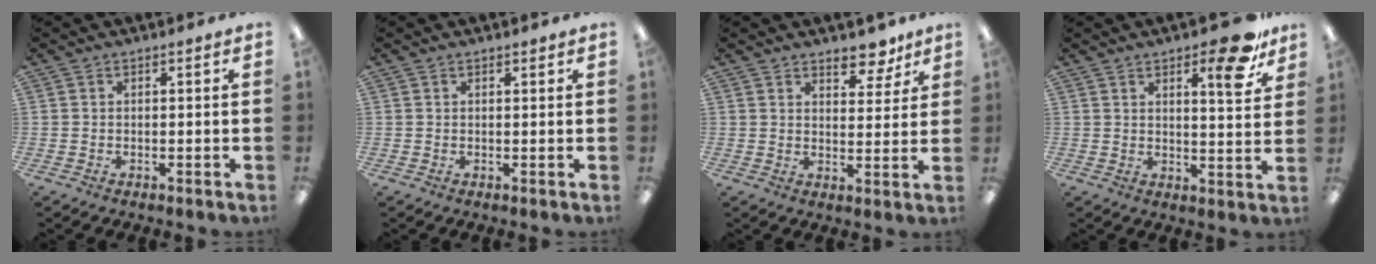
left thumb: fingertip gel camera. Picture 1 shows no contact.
{"total": 0.7, "force": [0.6, 0.2, 0.2], "torque": [-0.005, 0.001, 0.011]}
{"total": 7.1, "force": [5.7, 3.2, 2.7], "torque": [-0.012, -0.038, 0.096]}
{"total": 11.4, "force": [7.5, 3.3, 7.9], "torque": [-0.098, -0.042, 0.118]}